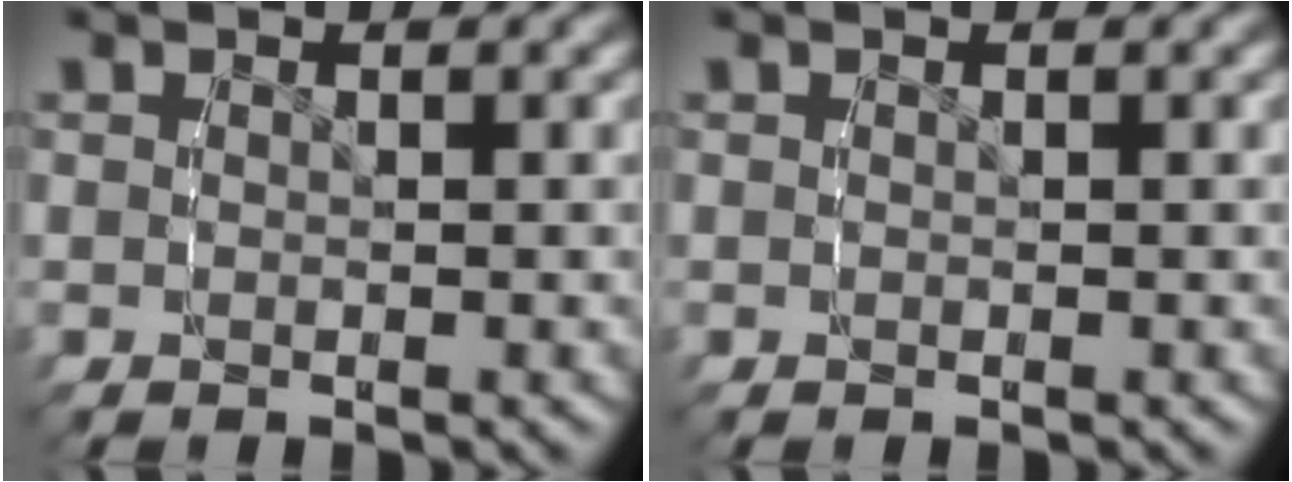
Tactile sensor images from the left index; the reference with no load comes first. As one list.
[{"total": 0.0}]